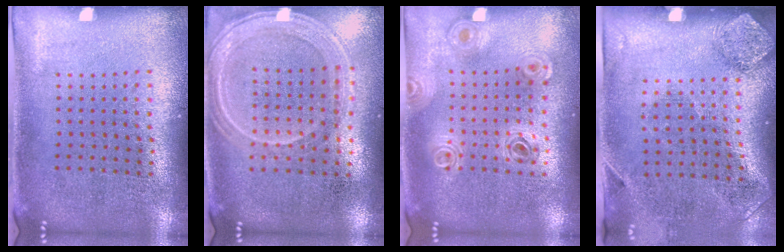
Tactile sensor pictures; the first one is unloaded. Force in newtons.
{"total": 1.2, "press": 1.1, "slide": 0.3}
{"total": 0.9, "press": 0.9, "slide": 0.1}
{"total": 1.9, "press": 1.1, "slide": 1.6}